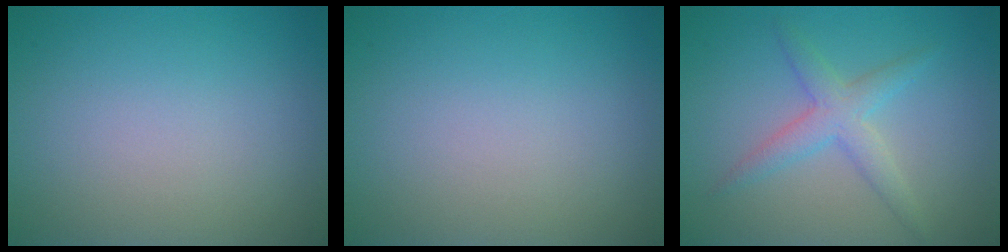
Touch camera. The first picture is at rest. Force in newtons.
{"total": 0.0}
{"total": 2.9, "press": 2.9, "slide": 0.0}